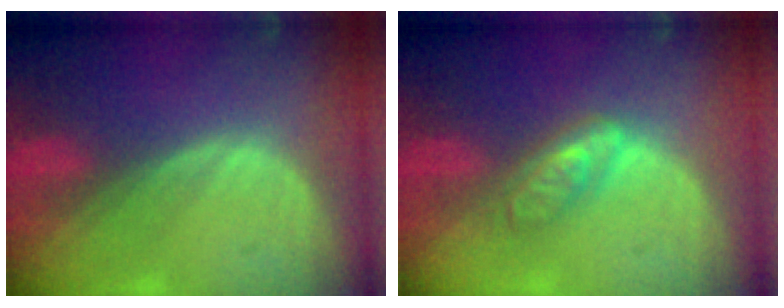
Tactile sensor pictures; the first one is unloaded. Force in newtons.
{"total": 4.5, "press": 4.1, "slide": 1.8}